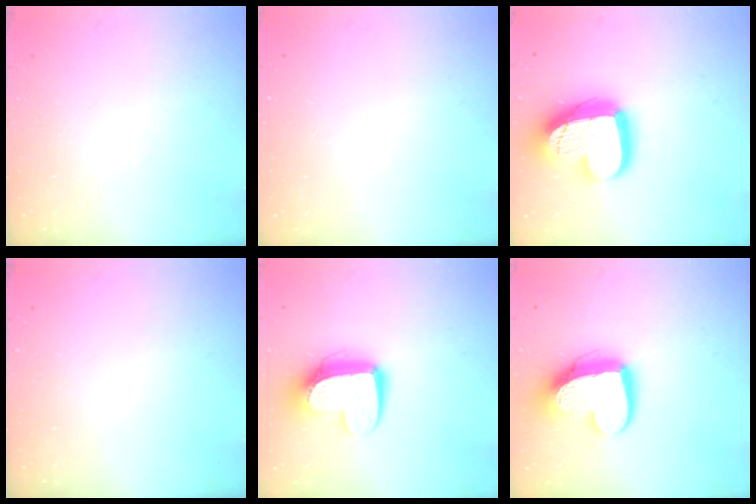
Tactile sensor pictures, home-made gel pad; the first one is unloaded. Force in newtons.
{"total": 0.0}
{"total": 19.5, "press": 19.4, "slide": 1.4}
{"total": 0.0}
{"total": 12.2, "press": 12.2, "slide": 1.2}
{"total": 14.9, "press": 14.8, "slide": 1.5}